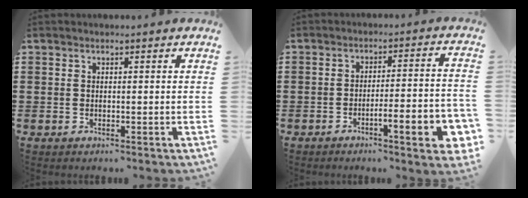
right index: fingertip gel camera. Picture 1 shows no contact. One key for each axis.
{"total": 7.7, "fx": -3.6, "fy": 1.3, "fz": 6.7, "tx": -0.106, "ty": -0.002, "tz": -0.060}